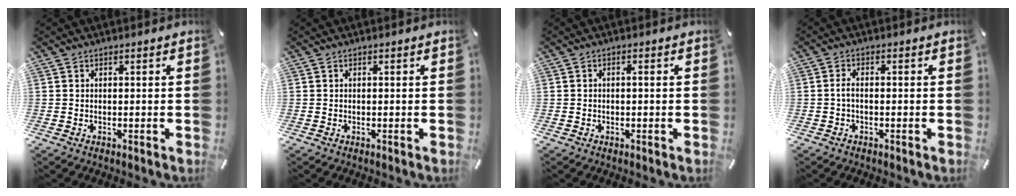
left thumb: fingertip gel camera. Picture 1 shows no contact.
{"total": 0.0}
{"total": 0.9, "force": [-0.3, 0.4, 0.7], "torque": [-0.014, 0.002, -0.006]}
{"total": 1.9, "force": [-0.7, 0.7, 1.7], "torque": [-0.039, 0.001, -0.017]}